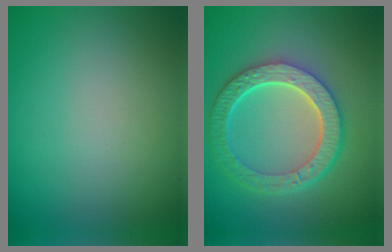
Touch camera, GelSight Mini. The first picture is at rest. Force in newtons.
{"total": 6.3, "press": 4.9, "slide": 4.0}